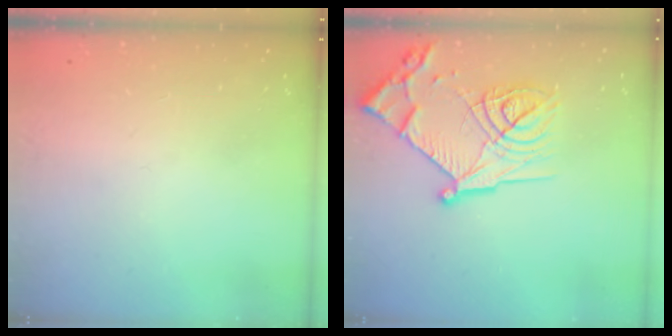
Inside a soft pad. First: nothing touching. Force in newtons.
{"total": 20.3, "press": 20.2, "slide": 1.9}